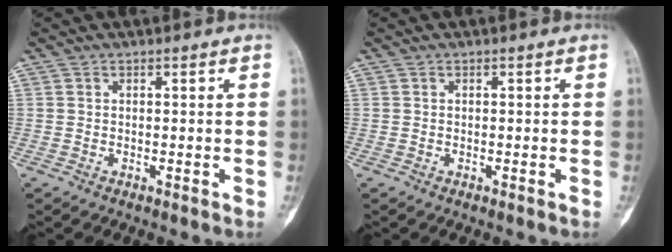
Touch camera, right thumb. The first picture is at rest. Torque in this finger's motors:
{"motor_torque": [-0.16, -0.16, -0.16, -0.02, -0.10]}